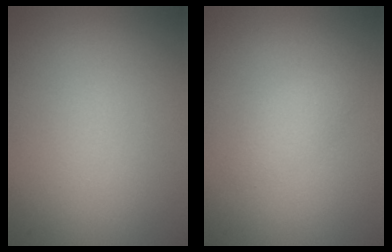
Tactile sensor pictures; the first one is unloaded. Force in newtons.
{"total": 1.2, "press": 1.2, "slide": 0.1}